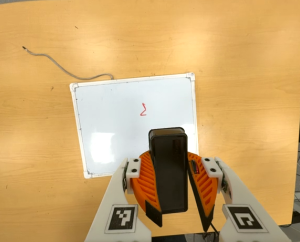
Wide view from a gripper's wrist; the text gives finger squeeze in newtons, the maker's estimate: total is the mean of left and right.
{"total": 10.3, "left": 10.4, "right": 10.2}